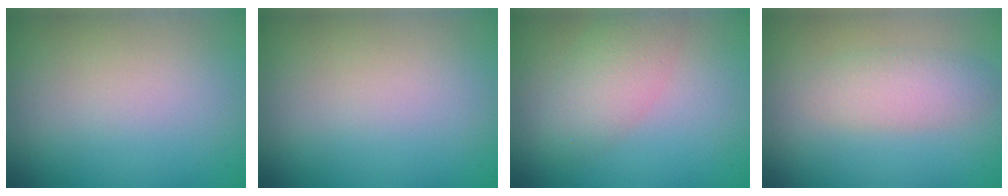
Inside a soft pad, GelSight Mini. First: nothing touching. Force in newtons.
{"total": 0.0}
{"total": 3.4, "press": 3.4, "slide": 0.2}
{"total": 2.6, "press": 2.6, "slide": 0.1}